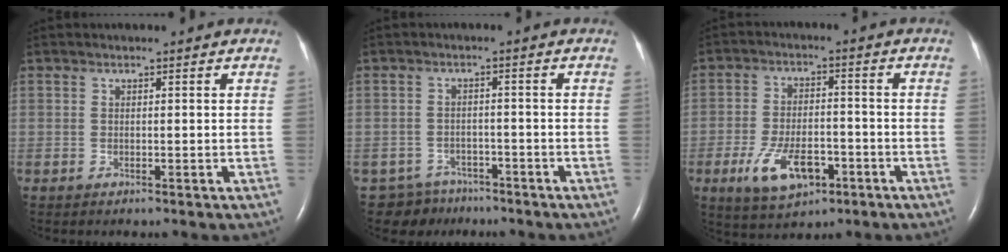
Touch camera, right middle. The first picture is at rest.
{"total": 5.1, "force": [-4.1, 2.9, -0.7], "torque": [0.018, 0.008, -0.064]}
{"total": 9.3, "force": [-4.3, 4.5, 7.0], "torque": [-0.141, -0.004, -0.068]}